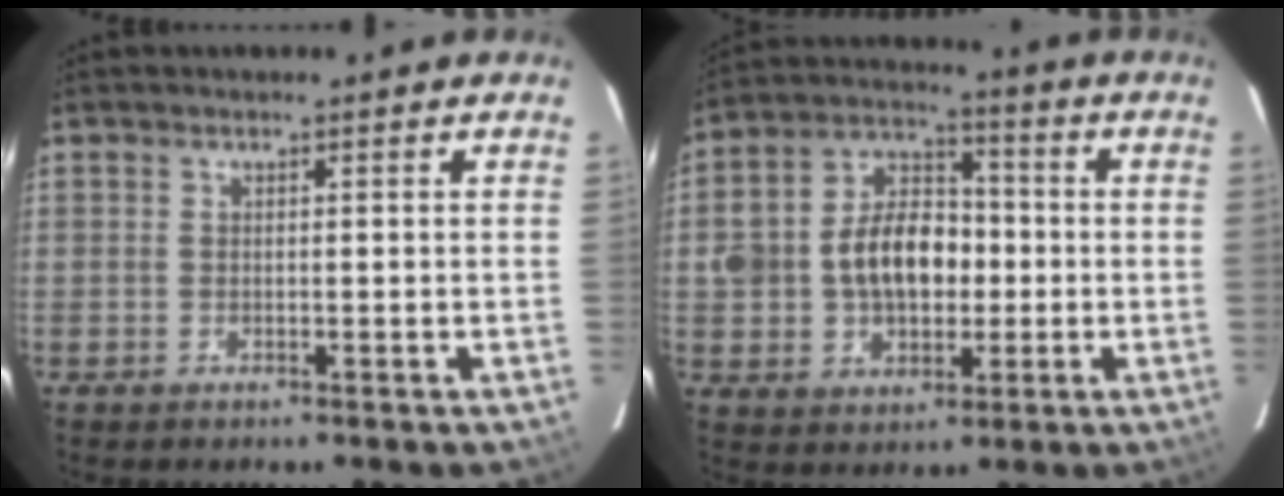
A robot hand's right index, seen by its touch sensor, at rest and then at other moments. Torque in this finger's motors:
{"motor_torque": [0.60, -0.03, 0.36, 0.14]}